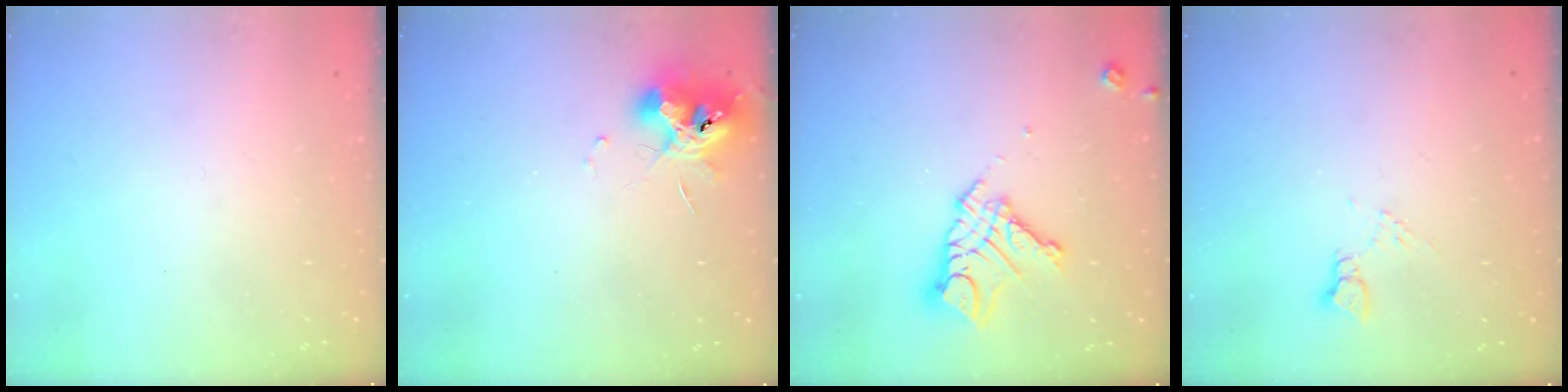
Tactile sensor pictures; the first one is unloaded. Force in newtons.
{"total": 10.9, "press": 10.9, "slide": 0.8}
{"total": 12.5, "press": 12.5, "slide": 1.0}
{"total": 4.8, "press": 4.7, "slide": 0.8}